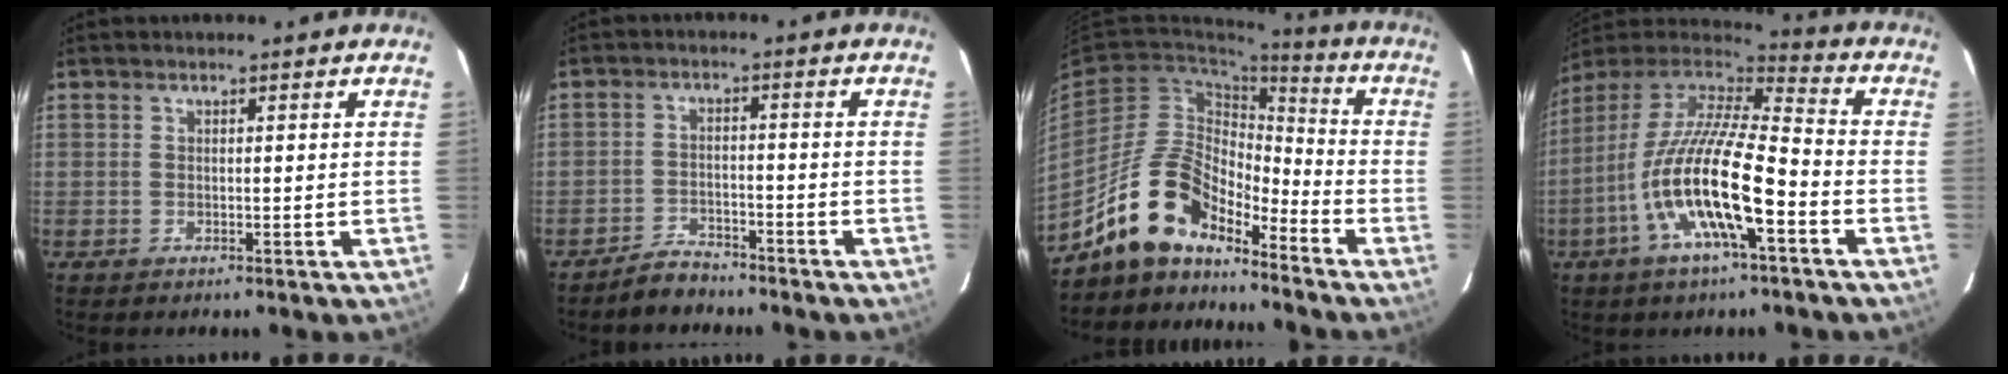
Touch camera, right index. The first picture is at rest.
{"total": 4.4, "force": [-3.9, 1.9, 0.7], "torque": [-0.030, 0.010, -0.066]}
{"total": 14.1, "force": [-11.5, 5.6, 6.0], "torque": [-0.122, 0.021, -0.212]}
{"total": 19.3, "force": [-7.2, 4.5, 17.4], "torque": [-0.322, -0.025, -0.143]}